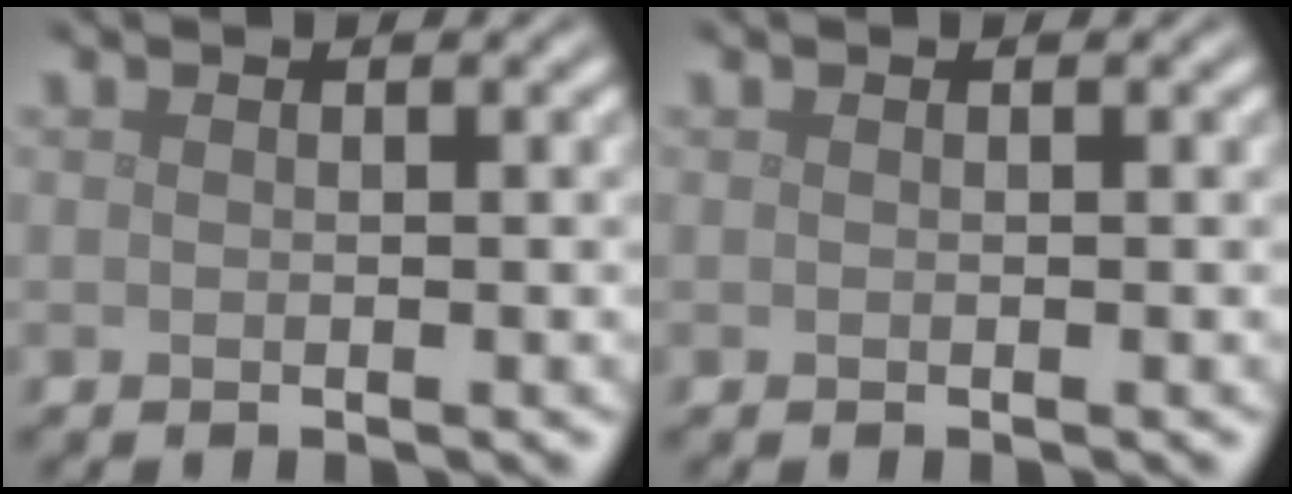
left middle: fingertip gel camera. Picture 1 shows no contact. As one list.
[{"total": 0.0}]